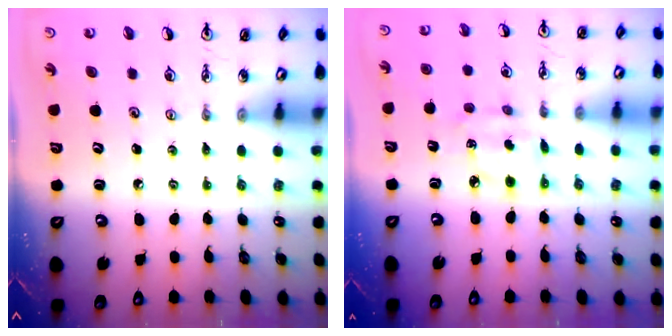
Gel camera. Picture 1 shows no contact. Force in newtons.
{"total": 3.9, "press": 3.9, "slide": 0.1}